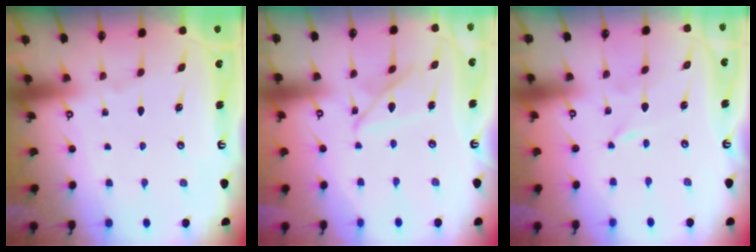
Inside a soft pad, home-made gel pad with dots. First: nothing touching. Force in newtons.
{"total": 9.5, "press": 9.5, "slide": 0.8}
{"total": 0.0}